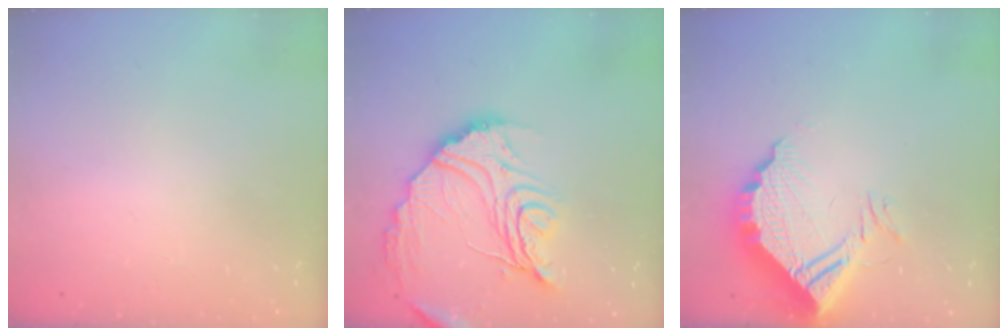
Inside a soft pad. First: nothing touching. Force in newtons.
{"total": 19.6, "press": 19.5, "slide": 1.7}
{"total": 14.1, "press": 14.1, "slide": 1.1}